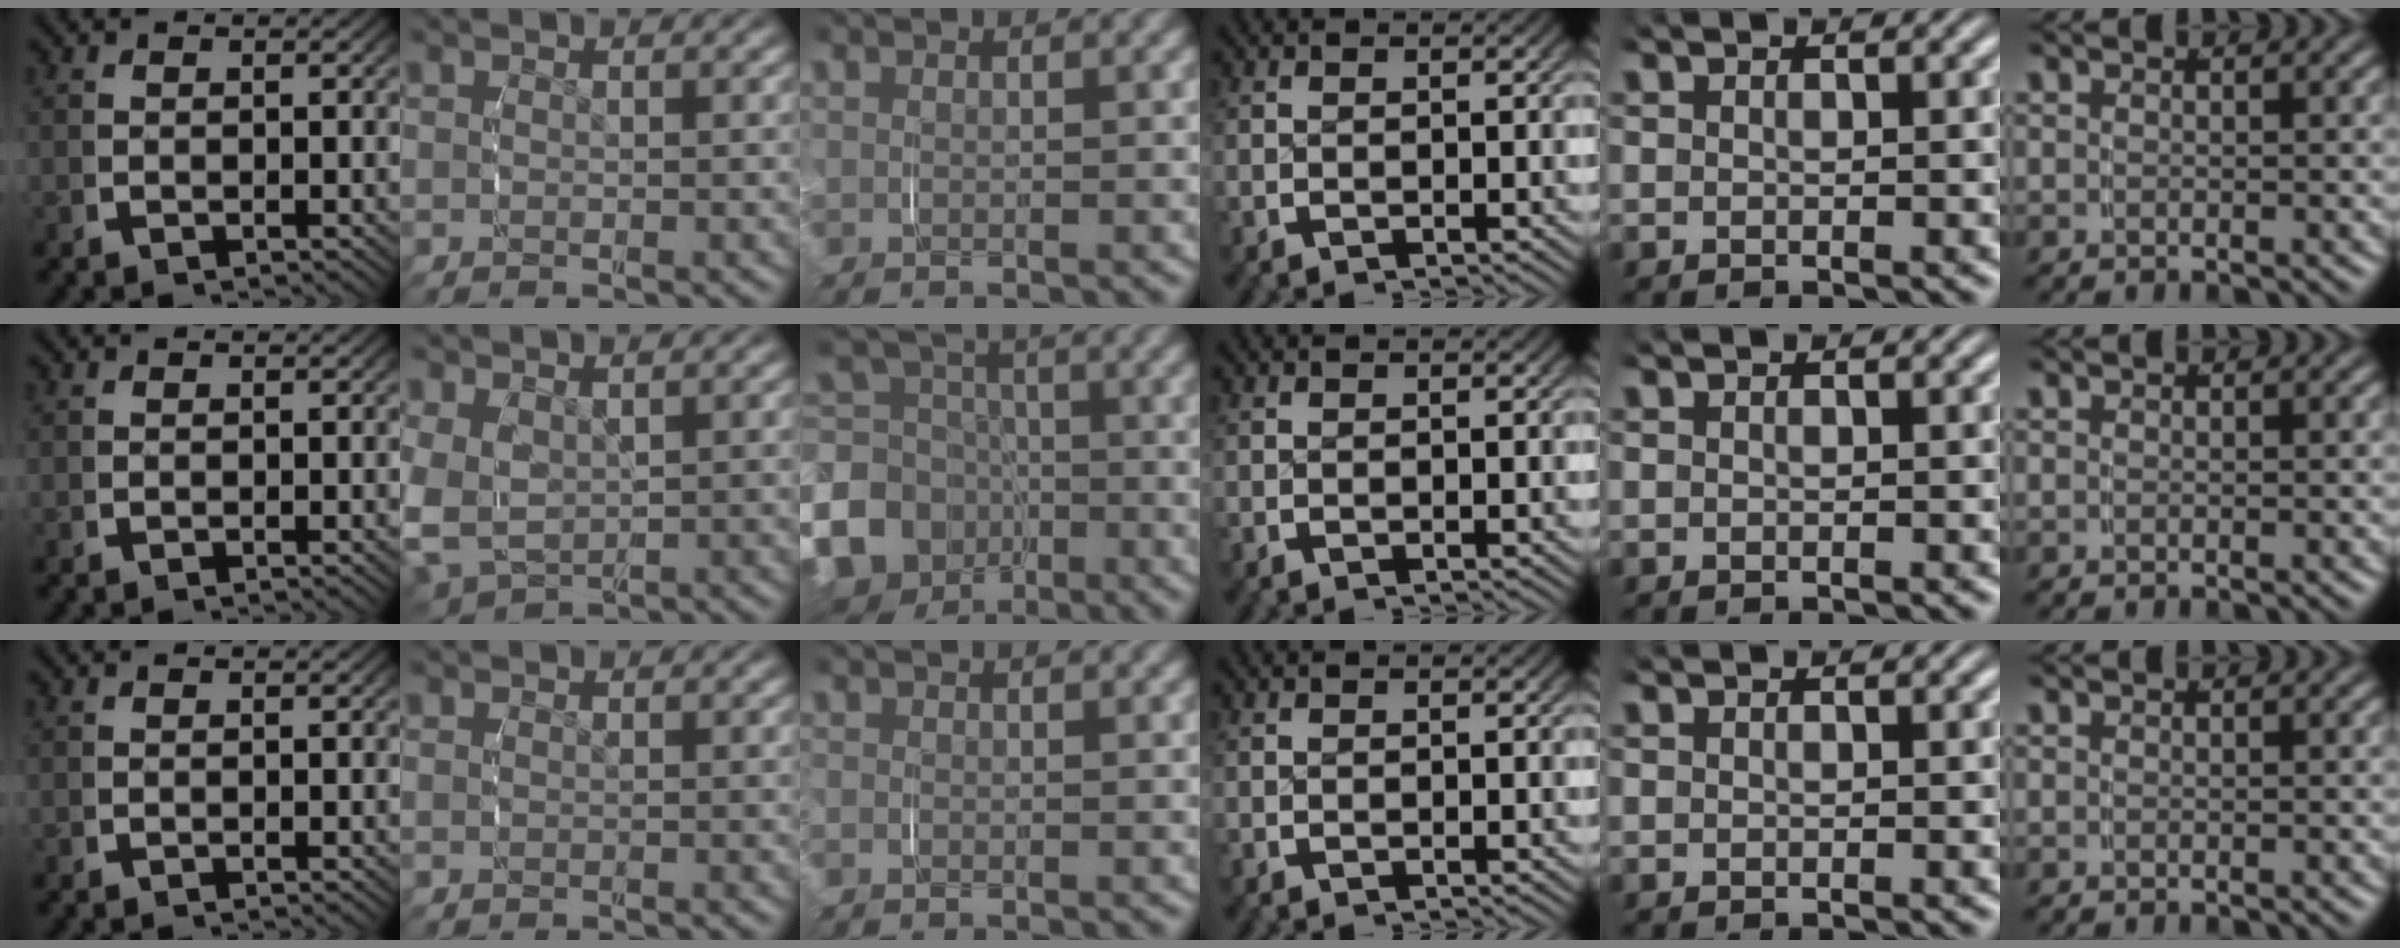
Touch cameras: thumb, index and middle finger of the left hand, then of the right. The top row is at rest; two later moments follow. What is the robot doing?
{"motion": "grasp_and_lifting", "object": "paper towel"}